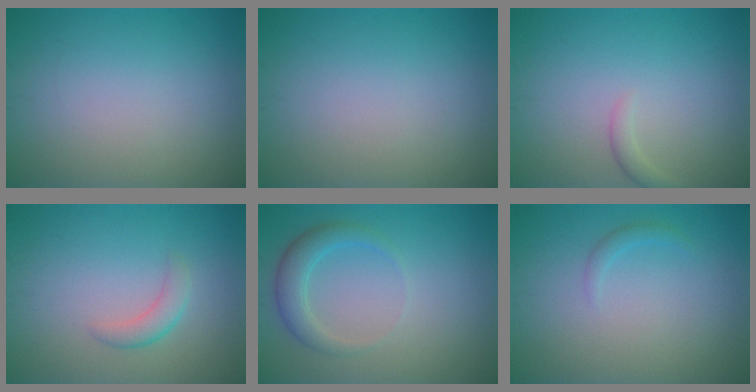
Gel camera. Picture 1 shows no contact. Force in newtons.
{"total": 0.0}
{"total": 1.1, "press": 1.1, "slide": 0.2}
{"total": 1.8, "press": 1.8, "slide": 0.0}
{"total": 2.7, "press": 2.7, "slide": 0.1}
{"total": 0.9, "press": 0.9, "slide": 0.0}